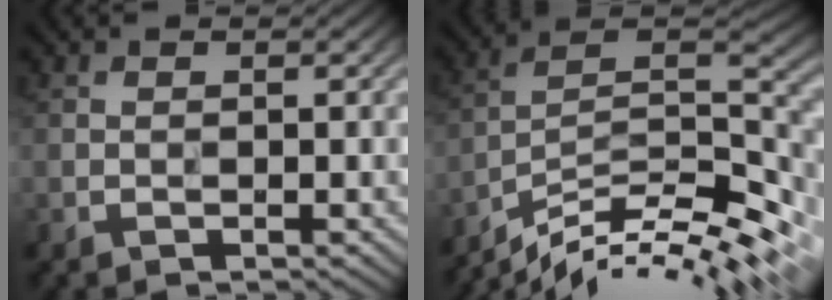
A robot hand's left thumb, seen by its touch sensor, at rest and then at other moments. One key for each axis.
{"total": 13.5, "fx": -9.5, "fy": 2.7, "fz": 9.1, "tx": -0.173, "ty": 0.015, "tz": -0.167}